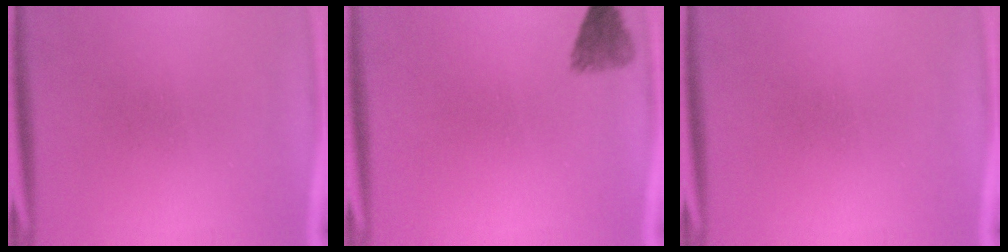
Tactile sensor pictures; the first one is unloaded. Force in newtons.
{"total": 3.0}
{"total": 0.0}